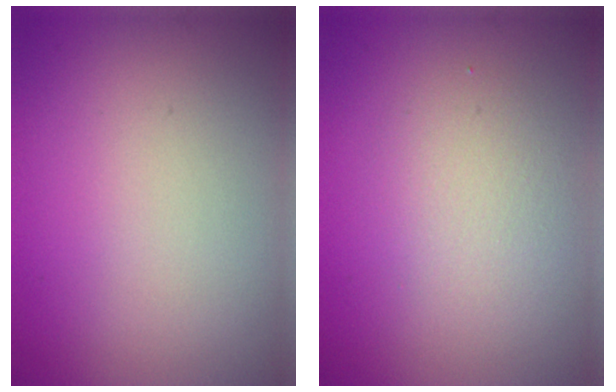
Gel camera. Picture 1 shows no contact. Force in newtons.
{"total": 2.5, "press": 2.5, "slide": 0.1}